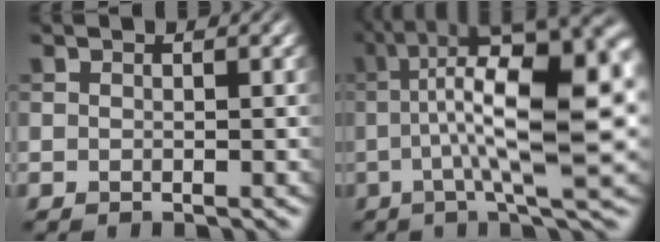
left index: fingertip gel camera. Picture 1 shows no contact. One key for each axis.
{"total": 17.0, "fx": 2.5, "fy": 5.0, "fz": 16.1, "tx": -0.221, "ty": 0.037, "tz": 0.055}